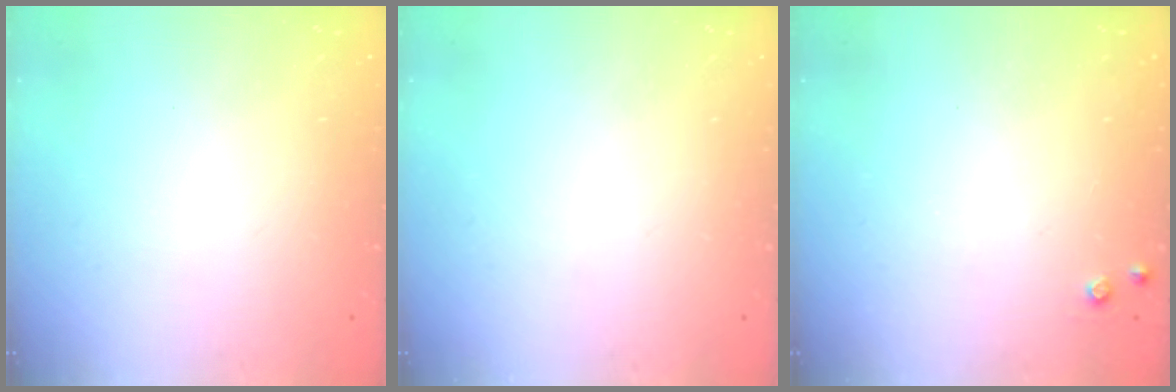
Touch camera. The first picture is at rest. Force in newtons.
{"total": 0.0}
{"total": 3.5, "press": 3.5, "slide": 0.5}